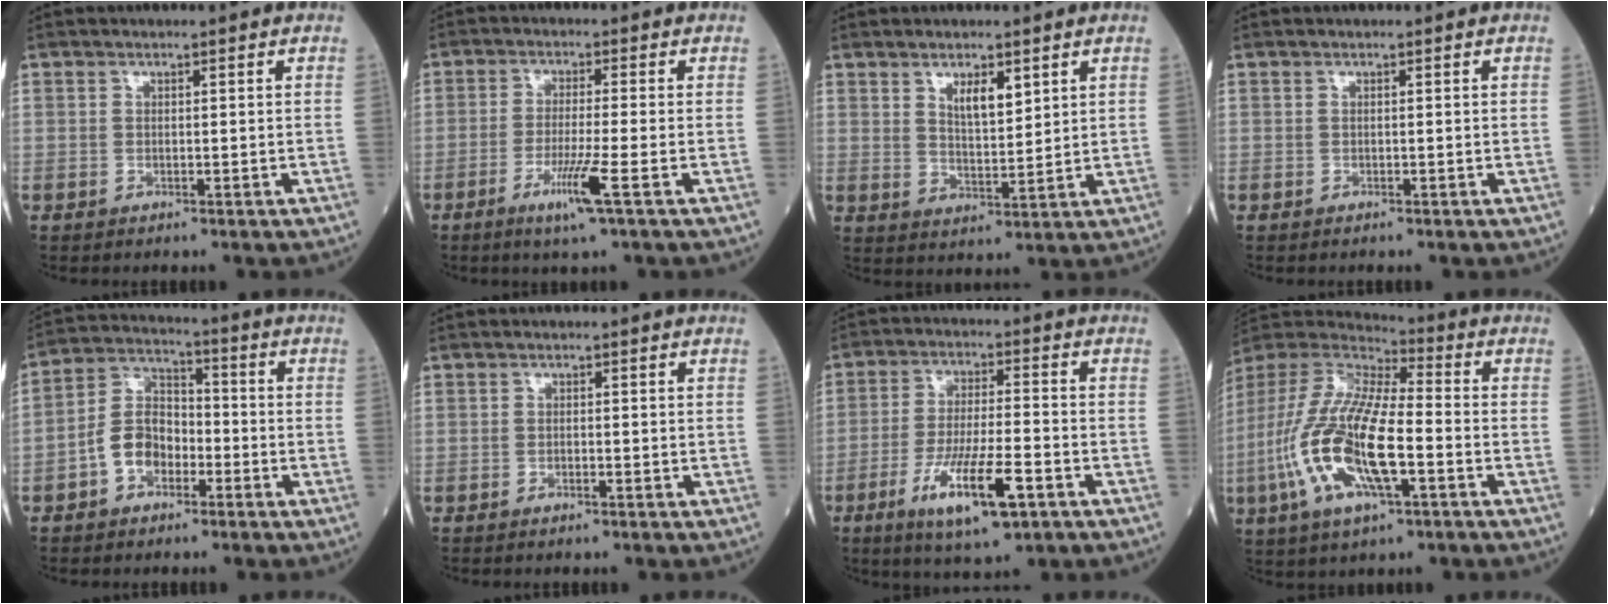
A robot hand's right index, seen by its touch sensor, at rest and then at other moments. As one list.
[{"total": 6.1, "force": [-2.8, -0.8, 5.4], "torque": [-0.104, -0.018, -0.053]}, {"total": 4.8, "force": [2.6, 1.5, 3.8], "torque": [-0.068, -0.004, 0.050]}, {"total": 0.0}, {"total": 7.7, "force": [-3.1, 5.2, 4.9], "torque": [-0.102, 0.026, -0.065]}, {"total": 0.7, "force": [-0.4, 0.1, 0.6], "torque": [-0.010, 0.001, -0.007]}, {"total": 11.8, "force": [-5.3, 2.0, 10.4], "torque": [-0.192, -0.017, -0.089]}, {"total": 19.0, "force": [-5.1, 5.1, 17.6], "torque": [-0.385, -0.015, -0.096]}]